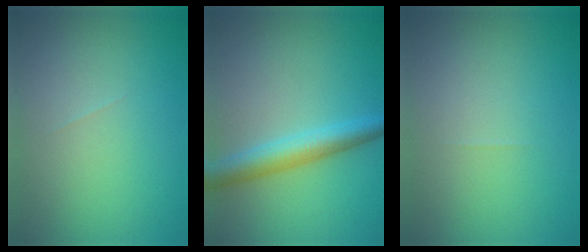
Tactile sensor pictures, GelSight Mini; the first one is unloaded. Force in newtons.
{"total": 4.0, "press": 4.0, "slide": 0.0}
{"total": 0.0}